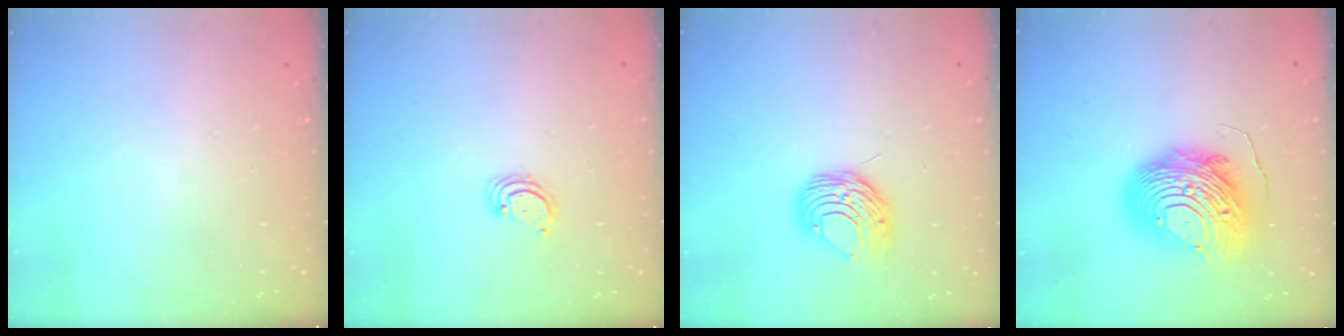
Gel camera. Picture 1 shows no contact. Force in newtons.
{"total": 2.8, "press": 2.8, "slide": 0.2}
{"total": 8.8, "press": 8.8, "slide": 0.8}
{"total": 14.7, "press": 14.7, "slide": 1.1}